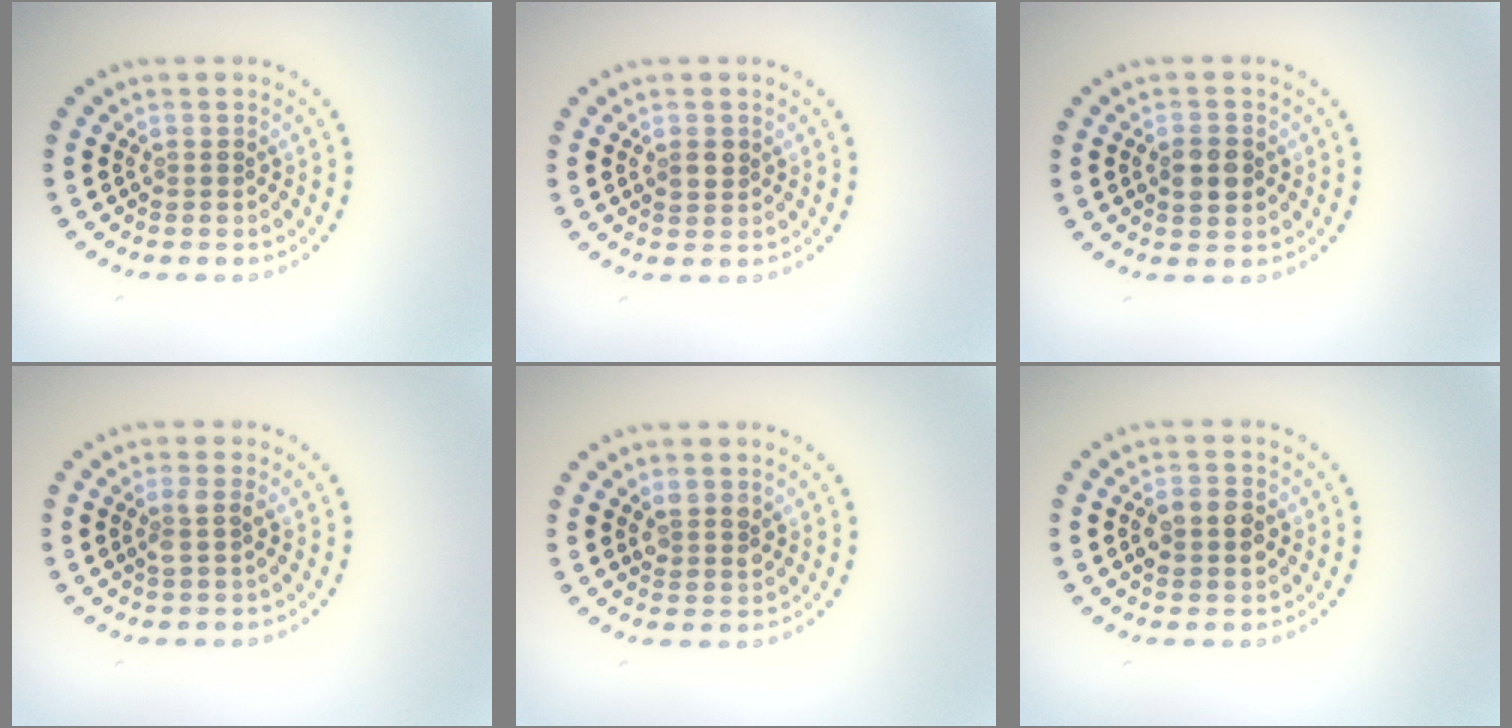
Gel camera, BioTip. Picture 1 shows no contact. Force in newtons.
{"total": 1.3, "press": 1.2, "slide": 0.3}
{"total": 2.8, "press": 2.8, "slide": 0.3}
{"total": 1.5, "press": 1.2, "slide": 0.9}
{"total": 1.6, "press": 1.5, "slide": 0.7}
{"total": 3.0, "press": 3.0, "slide": 0.1}